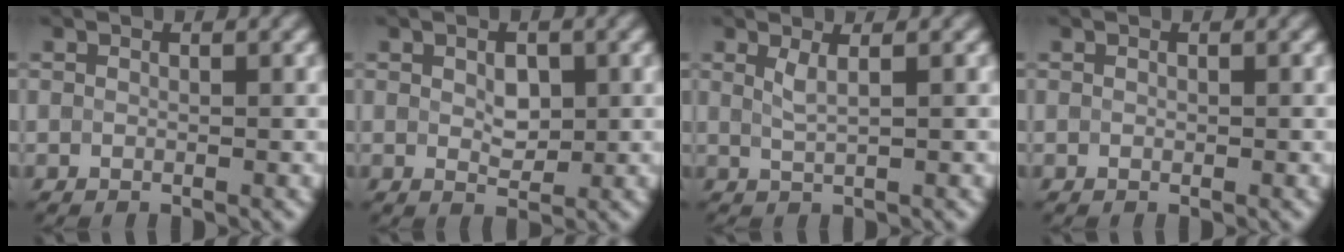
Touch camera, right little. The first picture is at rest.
{"total": 2.1, "force": [0.4, 1.3, 1.7], "torque": [-0.029, -0.001, 0.007]}
{"total": 1.4, "force": [0.7, 0.2, 1.2], "torque": [-0.027, 0.000, 0.014]}
{"total": 0.0}